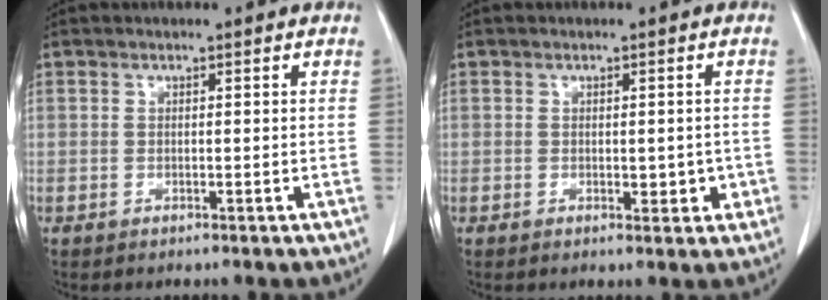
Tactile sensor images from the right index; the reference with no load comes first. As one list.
[{"total": 2.7, "force": [-0.5, 1.5, 2.2], "torque": [-0.021, 0.000, 0.000]}]